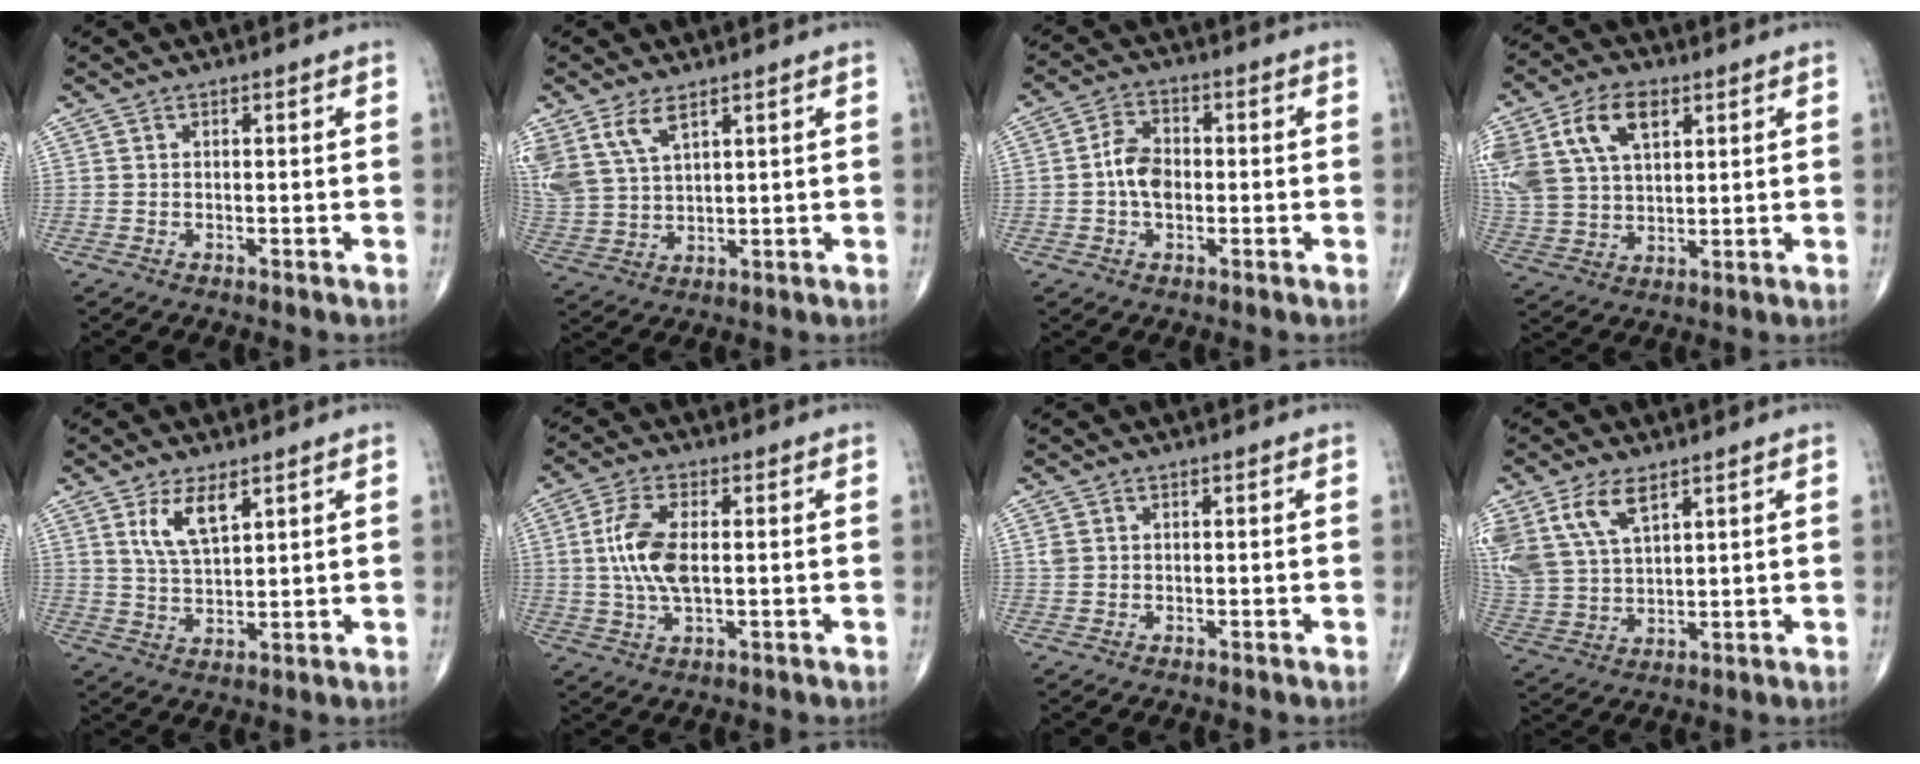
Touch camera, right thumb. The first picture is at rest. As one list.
[{"total": 9.3, "force": [5.5, 4.5, 6.0], "torque": [-0.131, -0.012, 0.125]}, {"total": 6.2, "force": [-0.5, 4.1, 4.6], "torque": [-0.076, 0.016, -0.017]}, {"total": 17.4, "force": [7.2, 10.7, 11.6], "torque": [-0.251, 0.001, 0.141]}, {"total": 6.9, "force": [3.6, 2.7, 5.2], "torque": [-0.093, -0.021, 0.075]}, {"total": 9.2, "force": [0.7, 4.1, 8.2], "torque": [-0.182, 0.001, 0.015]}, {"total": 1.1, "force": [0.3, 0.9, 0.6], "torque": [-0.011, 0.004, 0.007]}, {"total": 12.8, "force": [6.9, 6.8, 8.4], "torque": [-0.175, -0.015, 0.146]}]